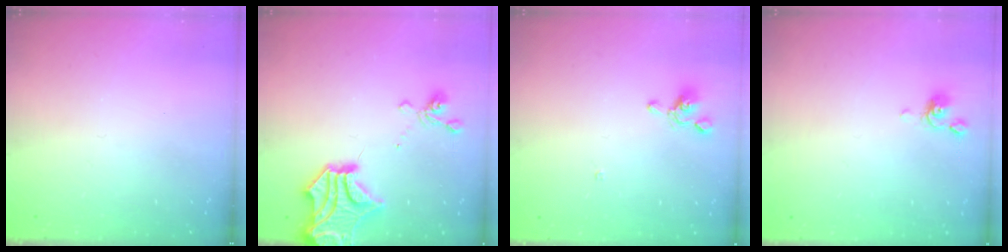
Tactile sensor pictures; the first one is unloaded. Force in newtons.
{"total": 6.9, "press": 6.2, "slide": 2.9}
{"total": 0.8, "press": 0.5, "slide": 0.6}
{"total": 1.3, "press": 1.2, "slide": 0.4}